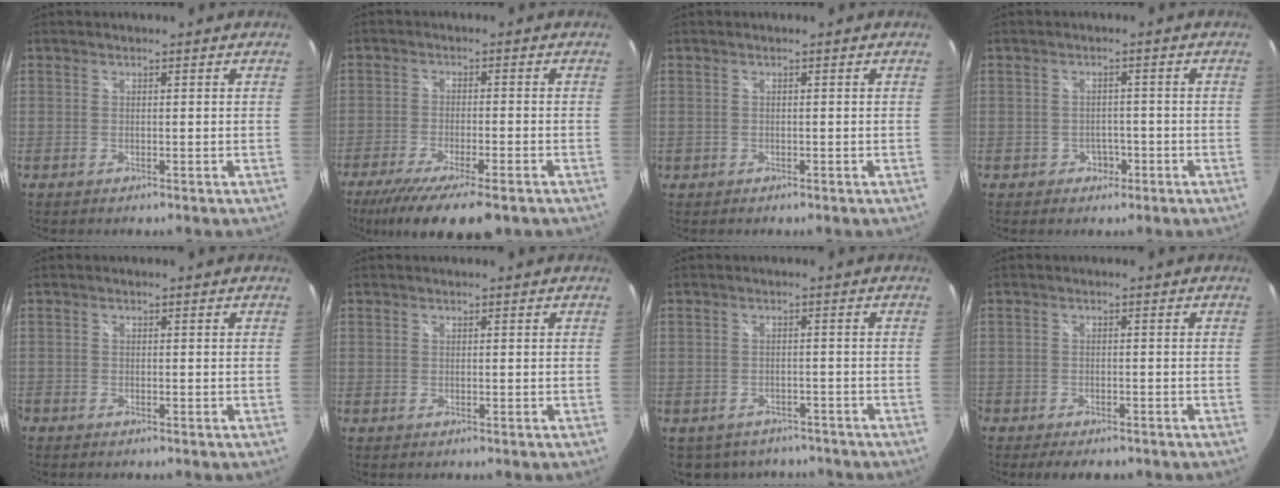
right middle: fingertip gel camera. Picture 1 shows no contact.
{"total": 14.0, "force": [-10.2, 2.9, 9.0], "torque": [-0.182, -0.049, -0.166]}
{"total": 0.7, "force": [-0.3, 0.6, 0.0], "torque": [-0.001, -0.003, -0.003]}
{"total": 2.7, "force": [-1.2, 2.4, 0.5], "torque": [-0.011, 0.006, -0.014]}
{"total": 0.7, "force": [-0.6, 0.2, 0.1], "torque": [-0.003, -0.003, -0.017]}
{"total": 0.0}
{"total": 7.5, "force": [-6.0, 4.2, 1.8], "torque": [-0.041, -0.001, -0.076]}
{"total": 5.6, "force": [-4.5, 2.1, 2.5], "torque": [-0.064, -0.014, -0.070]}